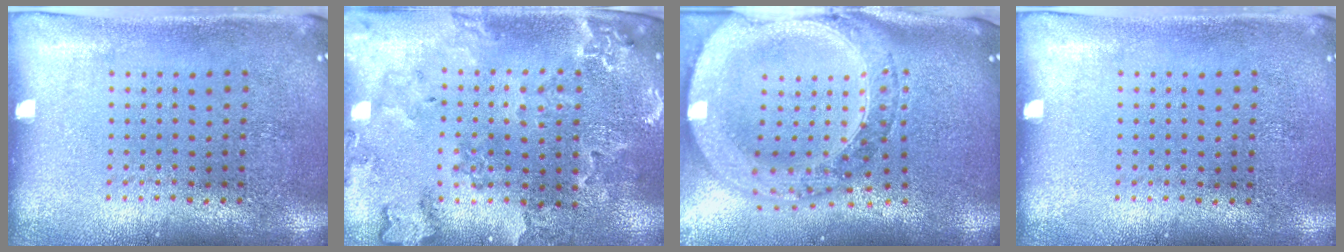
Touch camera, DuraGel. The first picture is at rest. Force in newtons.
{"total": 1.4, "press": 1.4, "slide": 0.3}
{"total": 3.8, "press": 3.0, "slide": 2.4}
{"total": 0.0}